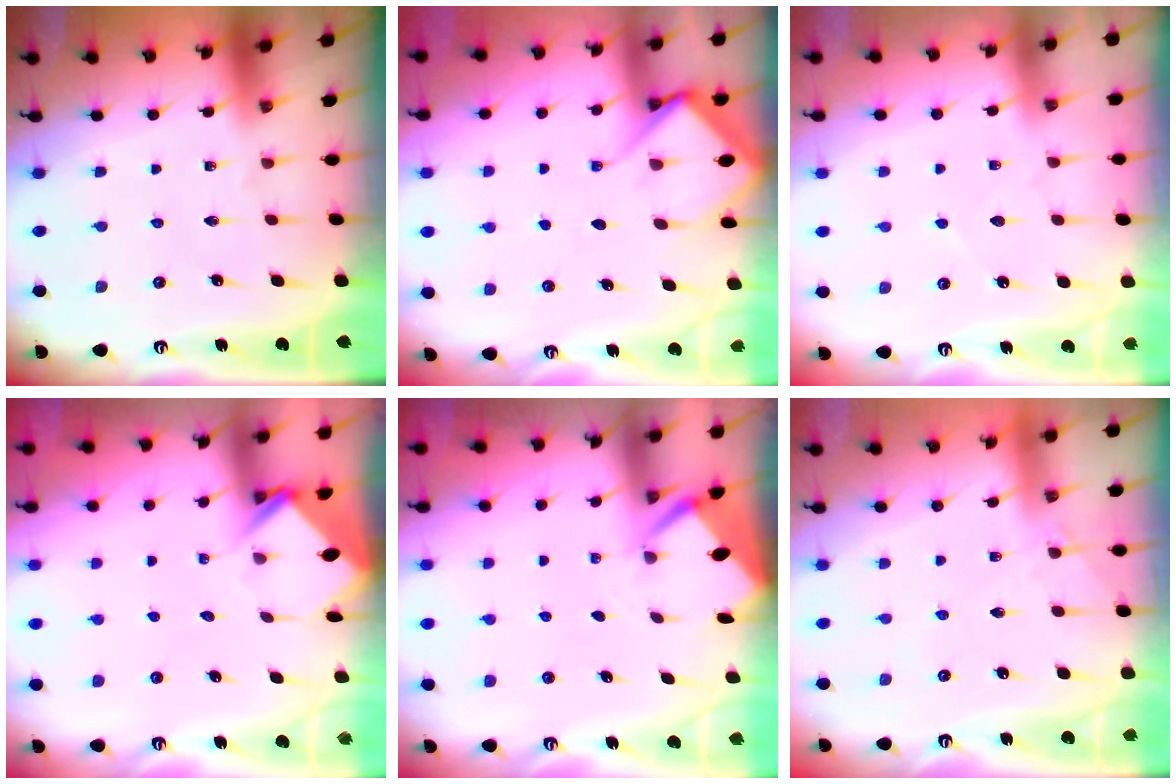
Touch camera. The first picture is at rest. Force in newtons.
{"total": 8.5, "press": 8.5, "slide": 0.9}
{"total": 4.9, "press": 4.8, "slide": 0.4}
{"total": 3.9, "press": 3.8, "slide": 0.3}
{"total": 2.6, "press": 2.6, "slide": 0.0}
{"total": 3.1, "press": 3.1, "slide": 0.5}